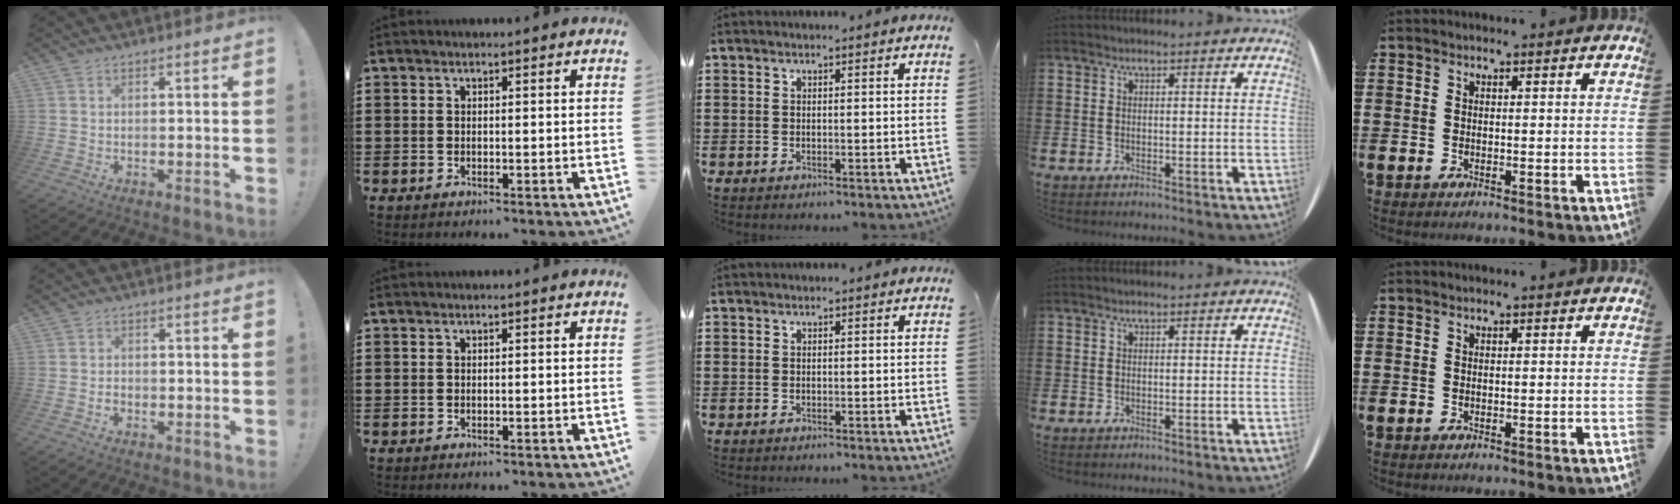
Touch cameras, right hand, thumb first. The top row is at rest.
{"thumb": {"total": 1.6, "force": [-1.1, 1.0, 0.6], "torque": [-0.016, 0.007, -0.018]}}